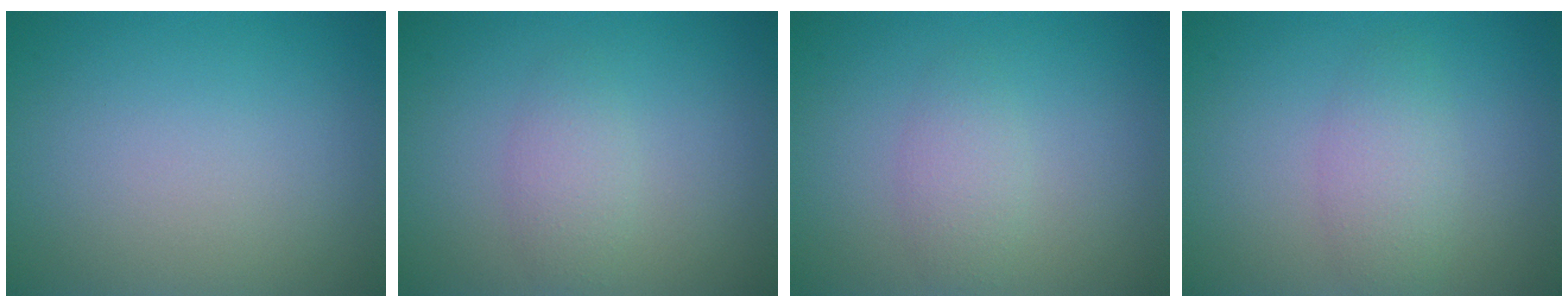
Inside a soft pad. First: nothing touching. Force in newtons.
{"total": 1.8, "press": 1.8, "slide": 0.1}
{"total": 1.8, "press": 1.8, "slide": 0.1}
{"total": 2.7, "press": 2.7, "slide": 0.1}